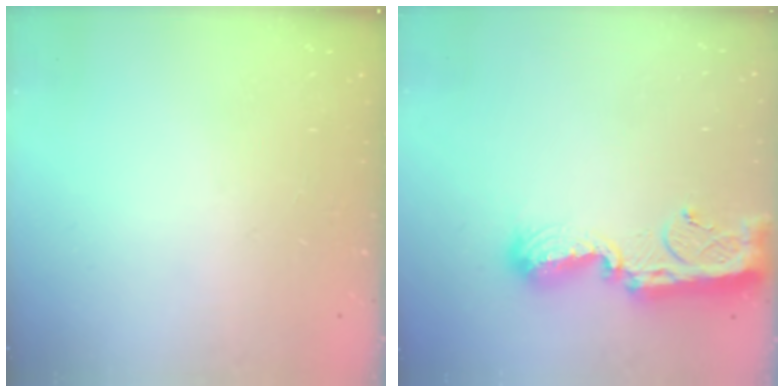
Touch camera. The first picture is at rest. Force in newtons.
{"total": 11.2, "press": 11.2, "slide": 1.0}